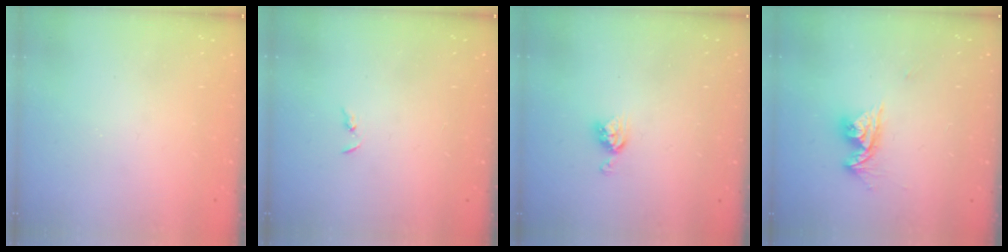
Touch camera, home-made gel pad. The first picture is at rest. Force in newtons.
{"total": 2.1, "press": 2.1, "slide": 0.3}
{"total": 5.0, "press": 5.0, "slide": 0.3}
{"total": 8.9, "press": 8.9, "slide": 0.9}